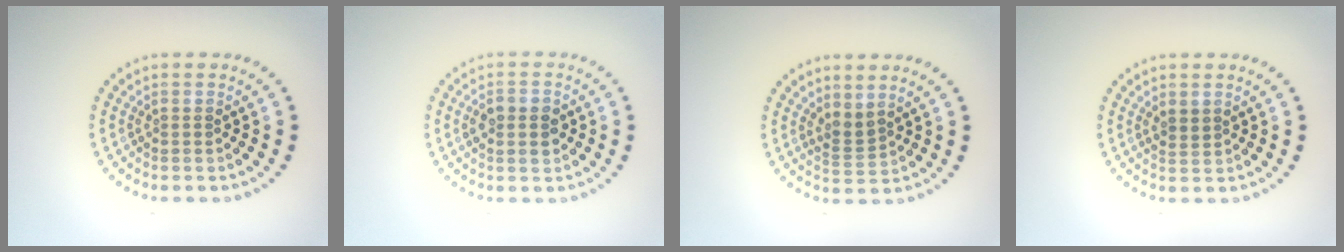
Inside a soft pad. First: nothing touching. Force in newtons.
{"total": 2.8, "press": 2.8, "slide": 0.0}
{"total": 1.8, "press": 1.3, "slide": 1.2}
{"total": 1.3, "press": 1.1, "slide": 0.7}